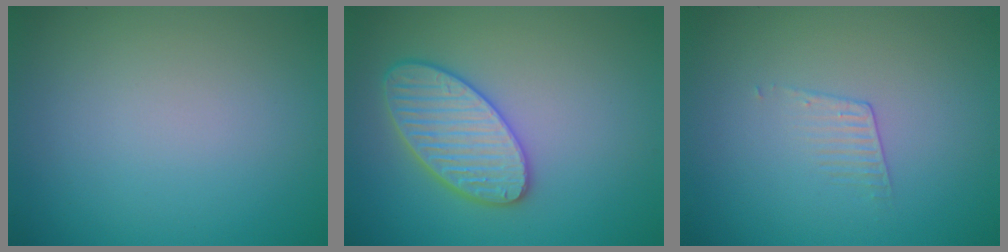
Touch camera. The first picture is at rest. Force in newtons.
{"total": 4.3, "press": 4.1, "slide": 1.3}
{"total": 1.1, "press": 0.2, "slide": 1.1}